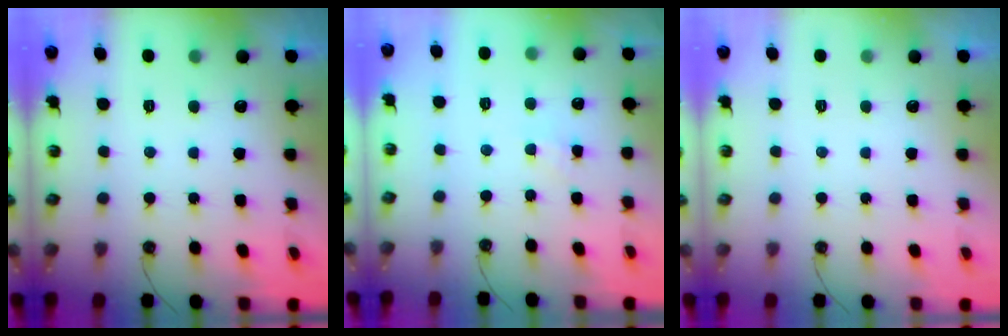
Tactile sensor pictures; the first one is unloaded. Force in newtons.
{"total": 1.9, "press": 1.9, "slide": 0.3}
{"total": 0.0}